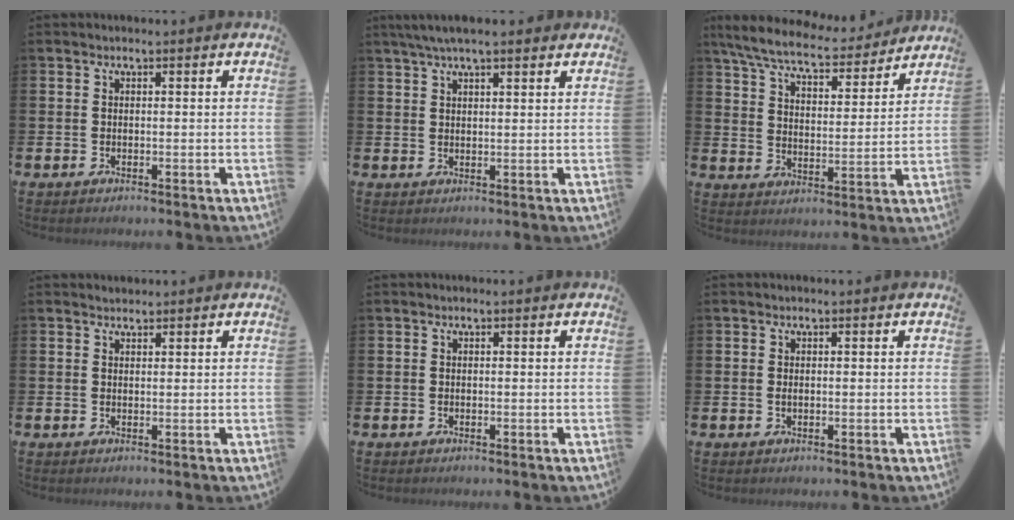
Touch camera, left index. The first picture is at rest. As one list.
[{"total": 4.3, "force": [3.4, 0.8, 2.5], "torque": [-0.049, -0.002, 0.061]}, {"total": 7.8, "force": [7.2, 1.3, 2.8], "torque": [-0.088, -0.042, 0.125]}, {"total": 1.2, "force": [1.1, 0.3, -0.1], "torque": [0.014, -0.001, 0.019]}, {"total": 0.0}, {"total": 0.6, "force": [0.0, 0.3, 0.5], "torque": [-0.010, 0.002, -0.001]}]